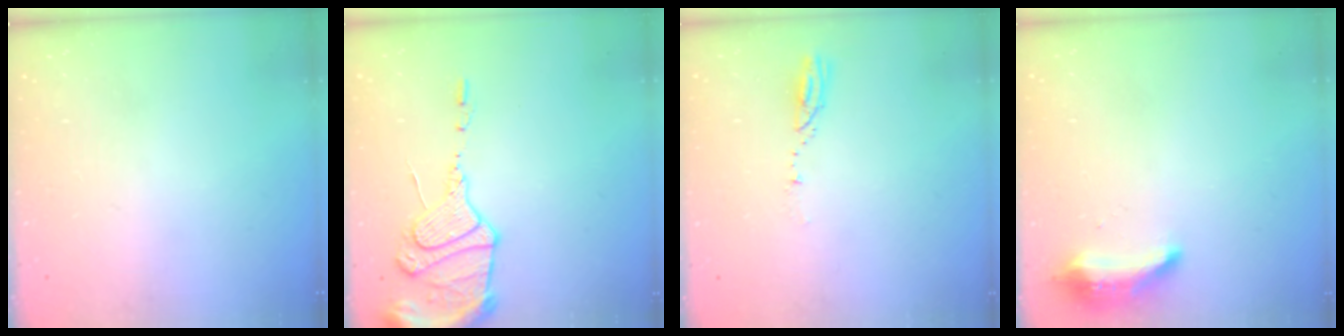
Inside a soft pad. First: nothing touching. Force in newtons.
{"total": 14.8, "press": 14.7, "slide": 1.5}
{"total": 3.4, "press": 3.4, "slide": 0.4}
{"total": 9.2, "press": 9.2, "slide": 0.7}